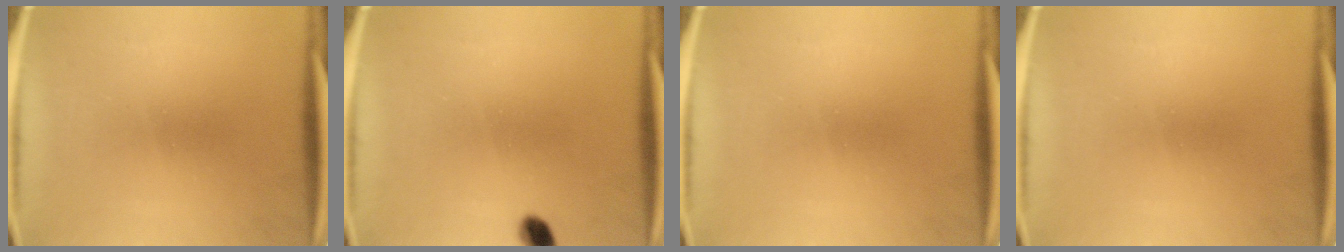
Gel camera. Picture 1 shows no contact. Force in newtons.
{"total": 2.9}
{"total": 0.0}
{"total": 0.0}